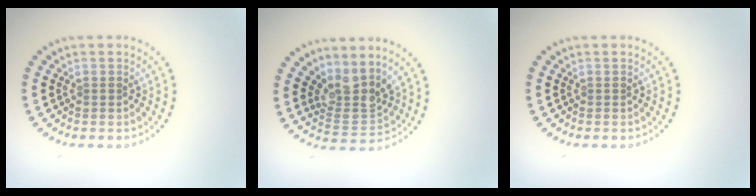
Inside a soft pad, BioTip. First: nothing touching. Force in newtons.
{"total": 3.6, "press": 2.7, "slide": 2.4}
{"total": 0.0}